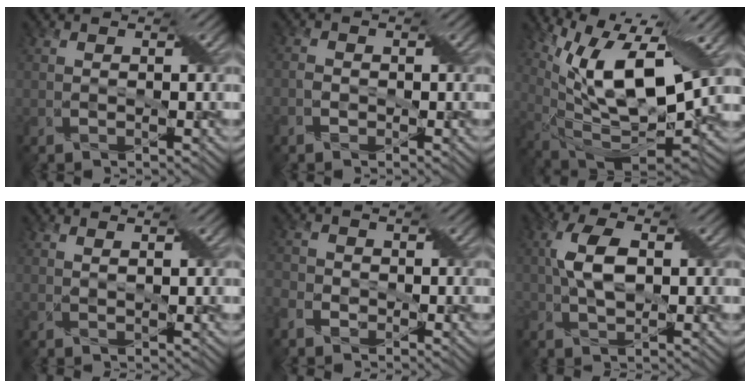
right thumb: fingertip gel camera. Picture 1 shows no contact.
{"total": 1.5, "force": [-0.8, 1.2, 0.5], "torque": [-0.010, -0.001, -0.015]}
{"total": 15.5, "force": [6.4, 6.0, 12.8], "torque": [-0.251, -0.003, 0.124]}
{"total": 0.8, "force": [0.5, 0.2, 0.6], "torque": [-0.008, -0.002, 0.013]}
{"total": 2.9, "force": [-1.7, 2.3, 0.7], "torque": [-0.022, -0.005, -0.038]}
{"total": 5.2, "force": [0.4, 2.9, 4.3], "torque": [-0.096, 0.005, 0.011]}